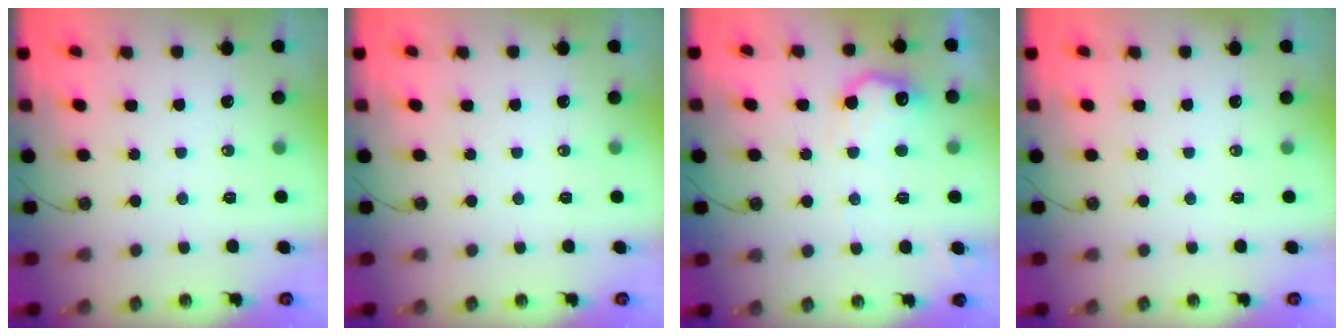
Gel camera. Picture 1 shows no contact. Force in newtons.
{"total": 0.7, "press": 0.0, "slide": 0.7}
{"total": 11.6, "press": 11.6, "slide": 0.3}
{"total": 0.0}